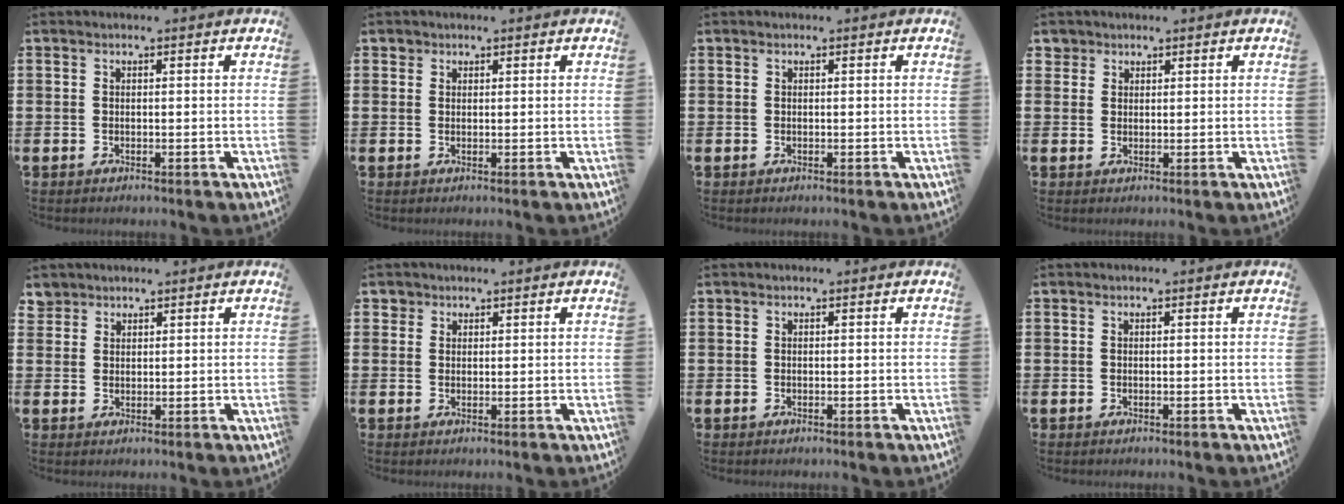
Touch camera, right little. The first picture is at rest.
{"total": 0.7, "force": [0.5, 0.5, -0.1], "torque": [0.014, -0.001, 0.007]}
{"total": 0.0}
{"total": 1.6, "force": [1.3, 0.9, -0.1], "torque": [0.011, 0.001, 0.022]}
{"total": 2.1, "force": [2.0, 0.8, -0.2], "torque": [0.012, -0.008, 0.036]}
{"total": 1.4, "force": [1.0, 0.9, -0.1], "torque": [0.012, 0.001, 0.017]}
{"total": 0.0}
{"total": 0.0}